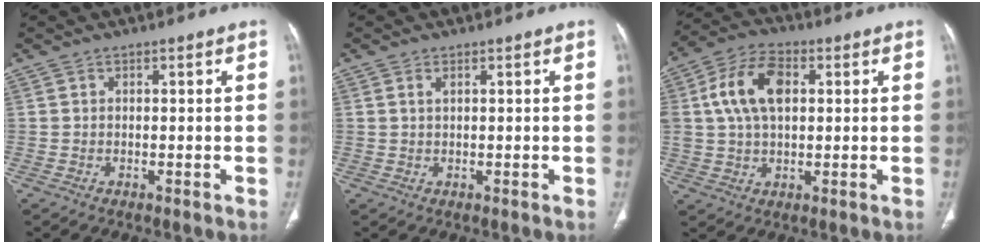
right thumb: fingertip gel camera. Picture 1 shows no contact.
{"total": 1.1, "force": [0.6, 0.5, 0.8], "torque": [-0.019, 0.003, 0.014]}
{"total": 11.9, "force": [2.5, 7.2, 9.1], "torque": [-0.170, 0.015, 0.042]}